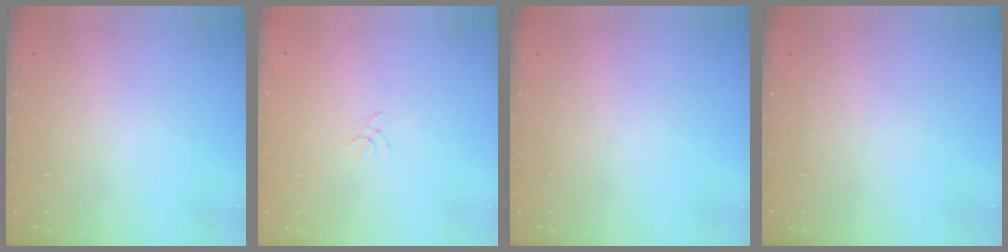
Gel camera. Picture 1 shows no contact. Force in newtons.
{"total": 0.5, "press": 0.4, "slide": 0.3}
{"total": 0.0}
{"total": 0.0}